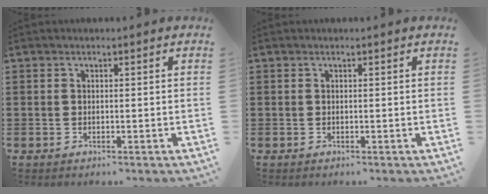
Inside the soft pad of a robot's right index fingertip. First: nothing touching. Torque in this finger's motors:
{"motor_torque": [-0.12, 0.47, 0.00, 0.00]}